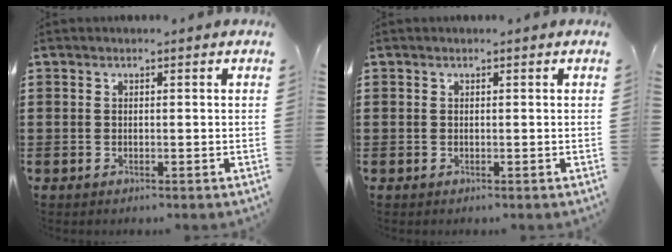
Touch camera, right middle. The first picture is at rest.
{"total": 0.0}